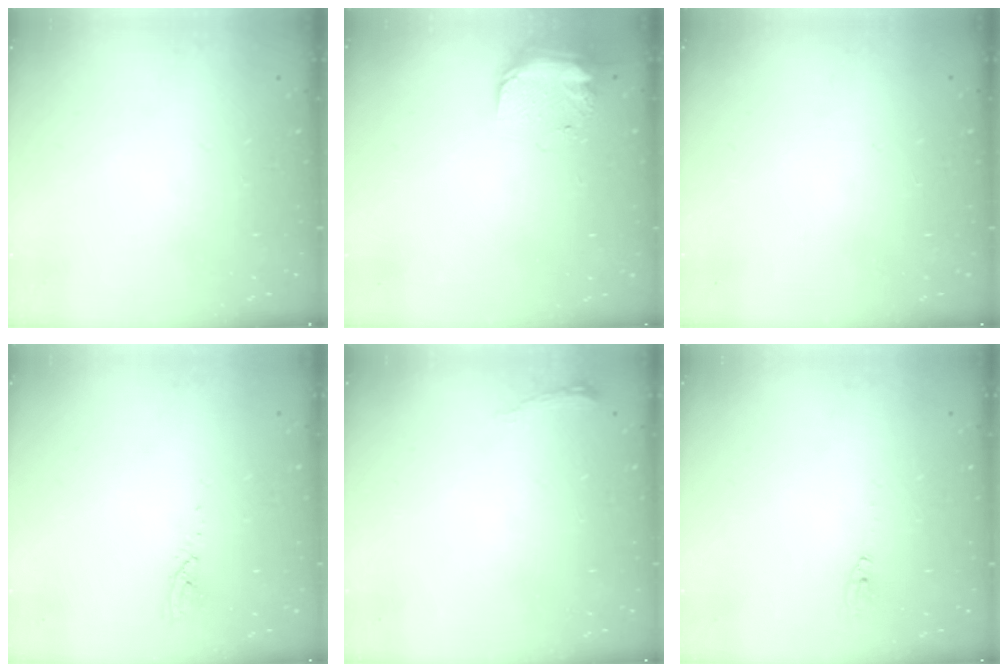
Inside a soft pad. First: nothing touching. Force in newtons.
{"total": 8.8, "press": 8.7, "slide": 1.5}
{"total": 0.0}
{"total": 3.0, "press": 2.9, "slide": 0.4}
{"total": 4.7, "press": 4.6, "slide": 0.6}
{"total": 2.2, "press": 2.2, "slide": 0.2}